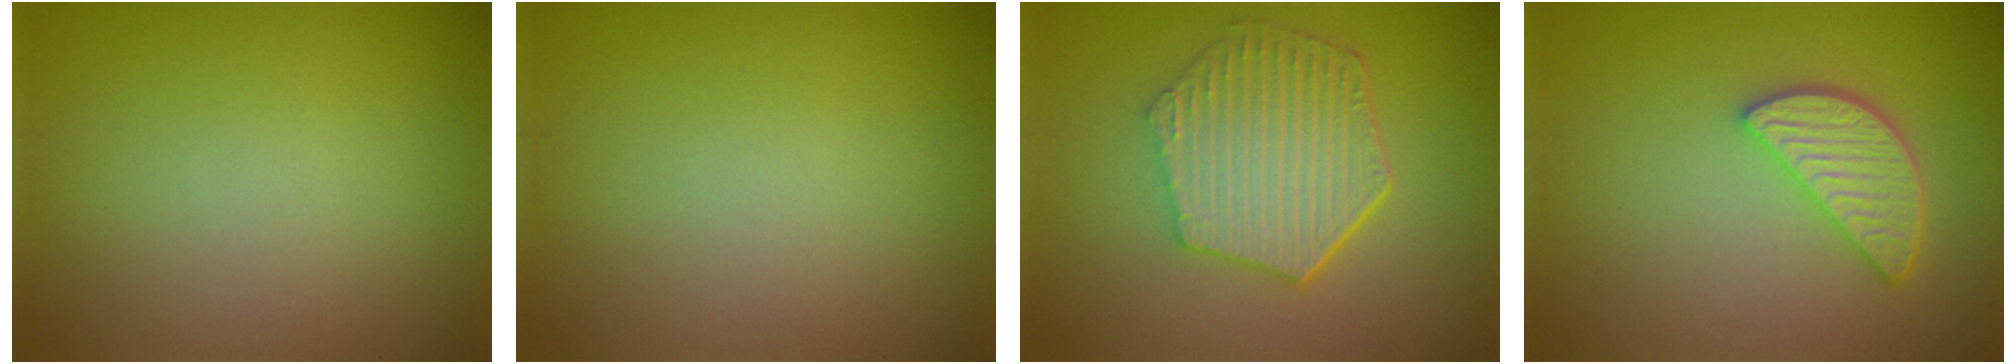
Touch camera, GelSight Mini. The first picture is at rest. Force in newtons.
{"total": 0.0}
{"total": 6.1, "press": 4.5, "slide": 4.0}
{"total": 4.1, "press": 3.5, "slide": 2.1}